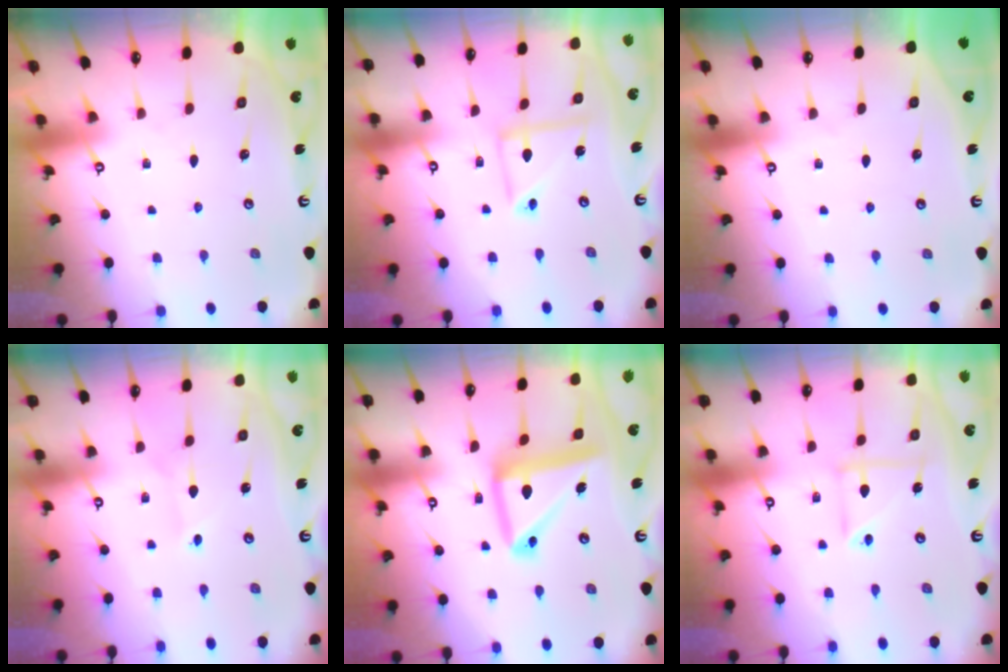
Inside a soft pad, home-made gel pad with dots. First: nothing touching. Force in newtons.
{"total": 7.0, "press": 7.0, "slide": 0.5}
{"total": 0.0}
{"total": 2.8, "press": 2.7, "slide": 0.3}
{"total": 14.7, "press": 14.6, "slide": 1.6}
{"total": 6.7, "press": 6.7, "slide": 0.4}